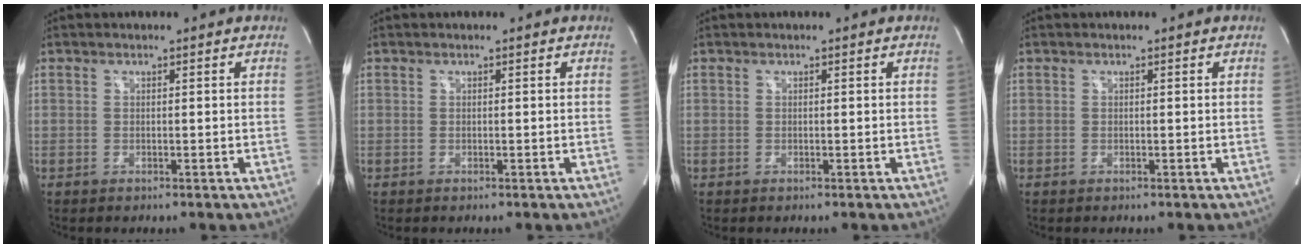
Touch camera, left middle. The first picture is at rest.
{"total": 0.0}
{"total": 0.0}
{"total": 0.0}